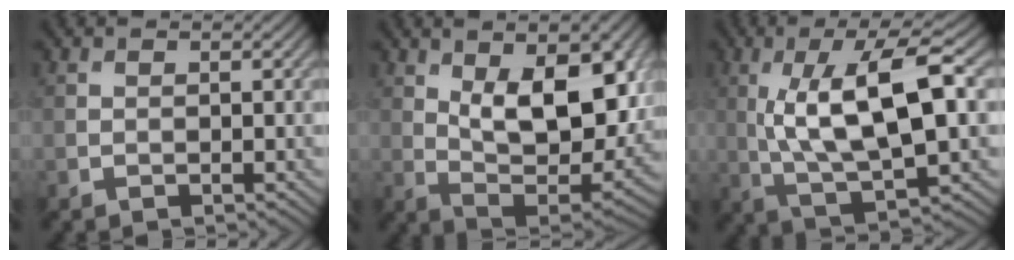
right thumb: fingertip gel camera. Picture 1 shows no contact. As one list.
[{"total": 14.6, "force": [4.2, 6.9, 12.1], "torque": [-0.190, -0.003, 0.068]}, {"total": 12.6, "force": [1.5, 4.2, 11.8], "torque": [-0.219, 0.004, 0.029]}]